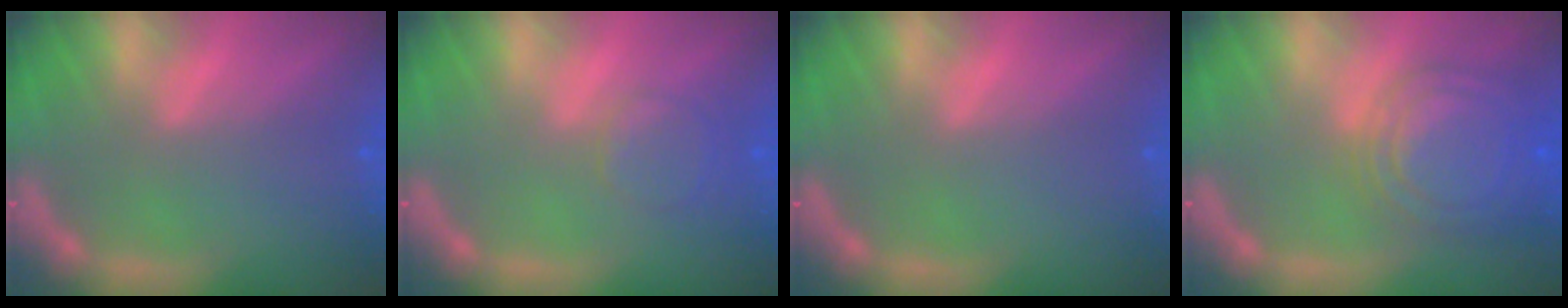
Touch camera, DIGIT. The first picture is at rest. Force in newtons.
{"total": 2.9}
{"total": 0.0}
{"total": 9.5}